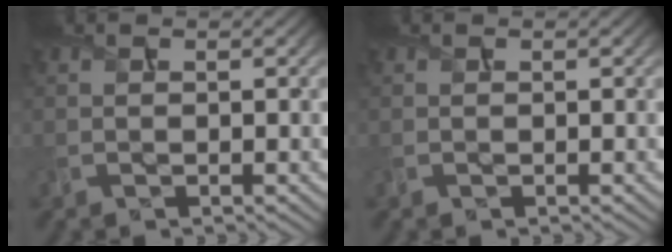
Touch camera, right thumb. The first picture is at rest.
{"total": 0.0}